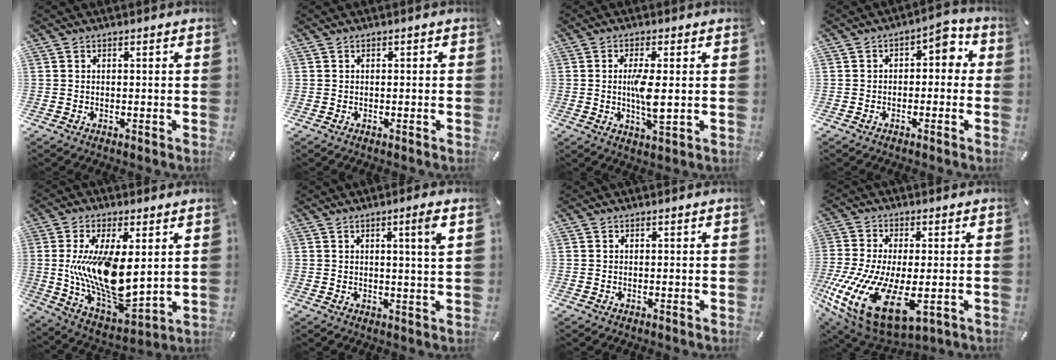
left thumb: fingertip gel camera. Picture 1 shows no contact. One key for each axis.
{"total": 0.5, "fx": -0.3, "fy": 0.4, "fz": 0.2, "tx": -0.003, "ty": 0.001, "tz": -0.006}
{"total": 6.8, "fx": 0.4, "fy": 2.0, "fz": 6.5, "tx": -0.135, "ty": -0.014, "tz": 0.001}
{"total": 4.9, "fx": 0.0, "fy": 3.1, "fz": 3.8, "tx": -0.054, "ty": 0.006, "tz": -0.011}
{"total": 16.5, "fx": 3.1, "fy": 8.2, "fz": 14.0, "tx": -0.288, "ty": -0.037, "tz": 0.056}
{"total": 4.9, "fx": 2.3, "fy": -0.2, "fz": 4.3, "tx": -0.073, "ty": -0.010, "tz": 0.032}
{"total": 0.0}
{"total": 21.5, "fx": -5.1, "fy": 10.9, "fz": 17.8, "tx": -0.366, "ty": 0.000, "tz": -0.070}